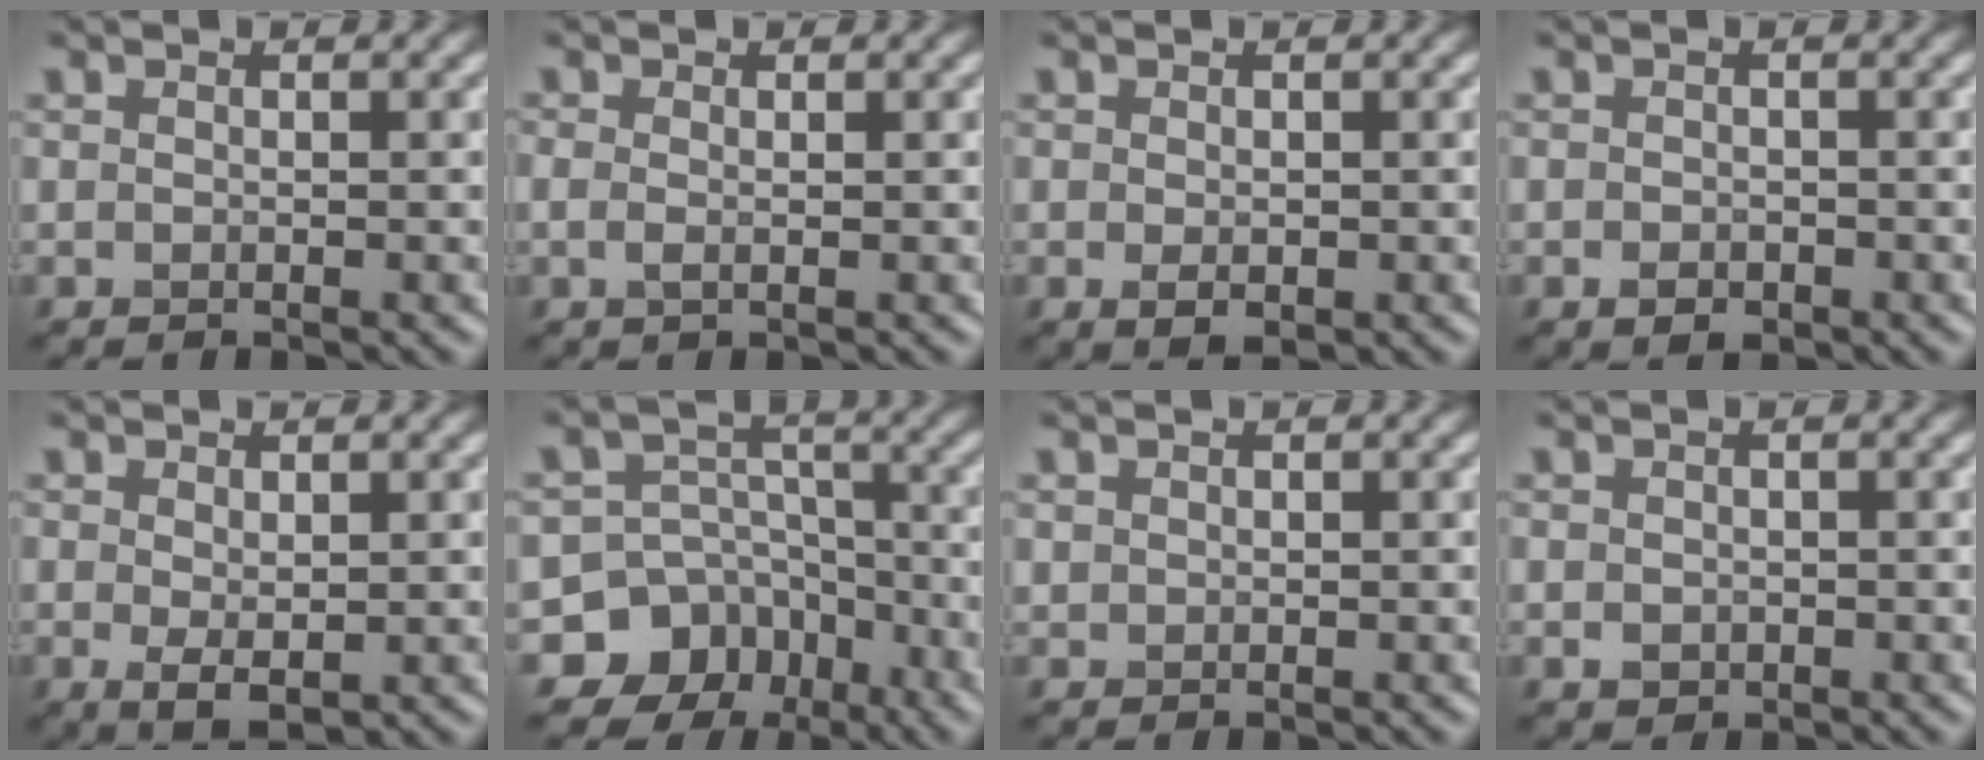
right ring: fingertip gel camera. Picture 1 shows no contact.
{"total": 0.9, "force": [0.1, 0.4, 0.8], "torque": [-0.022, -0.003, -0.002]}
{"total": 1.5, "force": [-0.2, 0.9, 1.2], "torque": [-0.024, -0.006, -0.001]}
{"total": 1.5, "force": [-0.5, 1.0, 1.0], "torque": [-0.017, -0.004, -0.011]}
{"total": 2.1, "force": [0.1, 1.1, 1.8], "torque": [-0.035, -0.006, 0.005]}
{"total": 12.2, "force": [-6.9, 9.9, 1.5], "torque": [-0.030, -0.025, -0.125]}
{"total": 0.5, "force": [0.4, 0.4, 0.0], "torque": [0.004, -0.002, 0.007]}
{"total": 1.1, "force": [-0.1, 0.9, 0.5], "torque": [-0.007, -0.005, -0.004]}